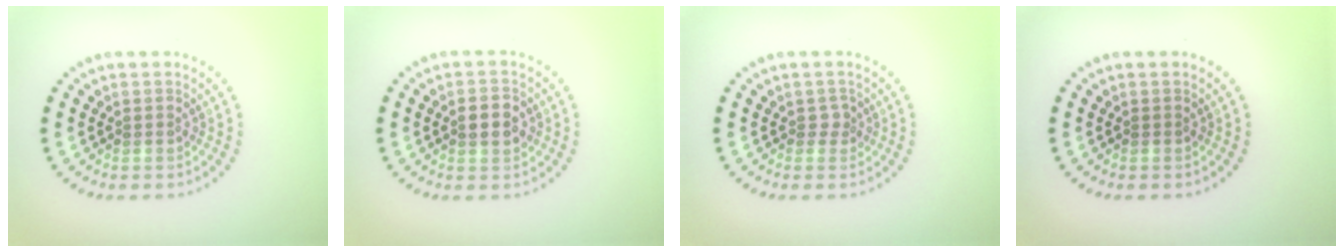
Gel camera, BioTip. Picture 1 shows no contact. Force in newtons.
{"total": 2.6, "press": 2.6, "slide": 0.1}
{"total": 0.9, "press": 0.6, "slide": 0.7}
{"total": 0.0}